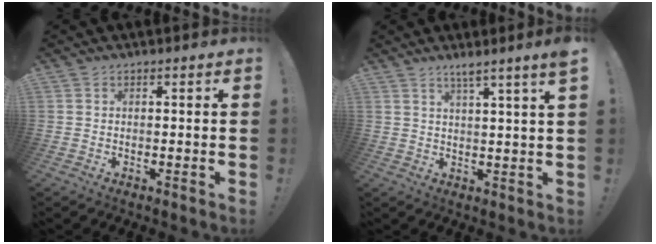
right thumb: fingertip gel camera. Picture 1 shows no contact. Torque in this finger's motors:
{"motor_torque": [-0.53, 0.53, 0.02, 0.02, 0.00]}